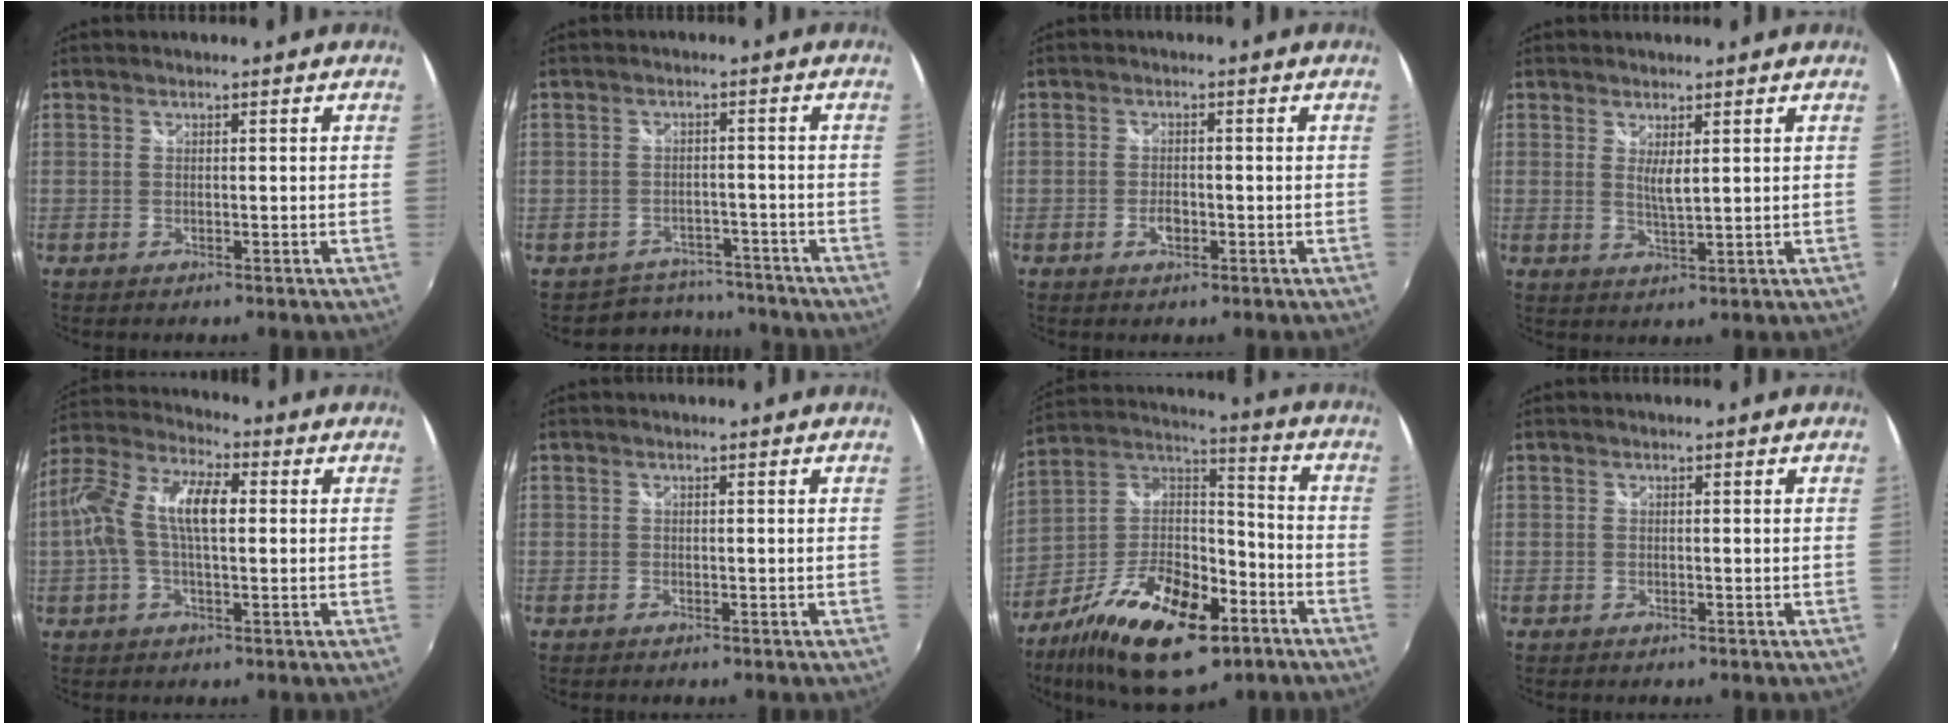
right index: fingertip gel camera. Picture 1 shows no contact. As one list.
[{"total": 7.2, "force": [-6.0, 3.9, -0.3], "torque": [-0.001, 0.029, -0.081]}, {"total": 2.4, "force": [-1.0, 1.4, 1.7], "torque": [-0.032, 0.002, -0.016]}, {"total": 2.9, "force": [1.1, 0.6, 2.6], "torque": [-0.046, -0.007, 0.018]}, {"total": 13.4, "force": [1.3, 5.5, 12.1], "torque": [-0.238, 0.025, 0.017]}, {"total": 0.0}, {"total": 24.5, "force": [-12.9, 11.2, 17.5], "torque": [-0.333, -0.012, -0.215]}, {"total": 0.0}]